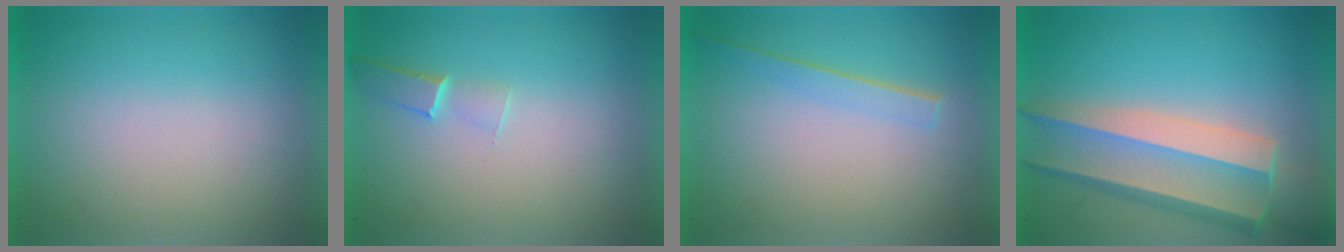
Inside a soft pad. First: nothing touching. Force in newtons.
{"total": 1.1}
{"total": 1.5}
{"total": 7.9}